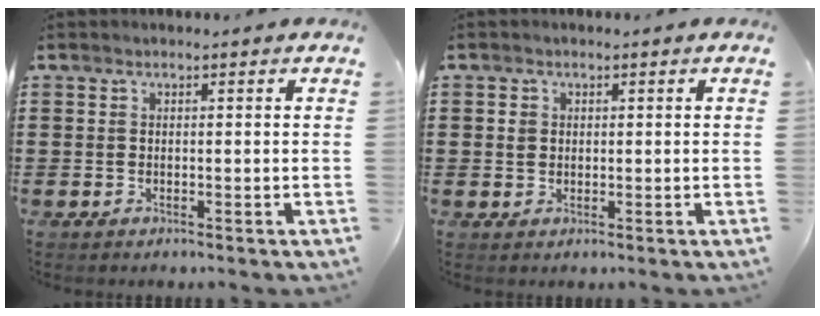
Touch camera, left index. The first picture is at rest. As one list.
[{"total": 1.4, "force": [0.3, 1.3, 0.2], "torque": [-0.008, 0.008, 0.006]}]